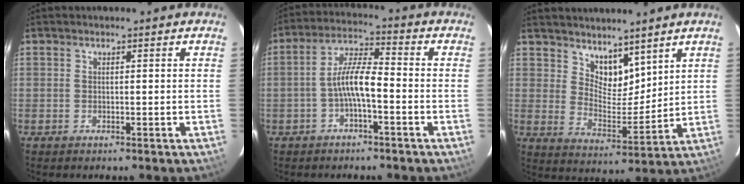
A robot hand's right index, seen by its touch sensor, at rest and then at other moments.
{"total": 6.6, "force": [-2.5, 1.5, 6.0], "torque": [-0.124, 0.016, -0.047]}
{"total": 8.5, "force": [6.5, 4.3, 3.3], "torque": [-0.043, -0.001, 0.123]}